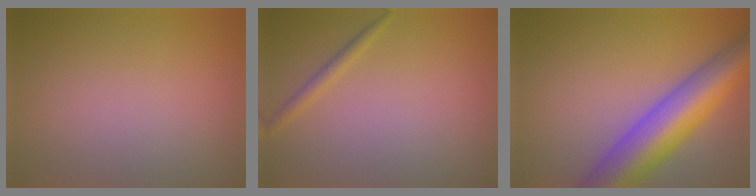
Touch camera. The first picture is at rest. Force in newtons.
{"total": 1.1, "press": 1.1, "slide": 0.1}
{"total": 10.2, "press": 10.2, "slide": 0.5}